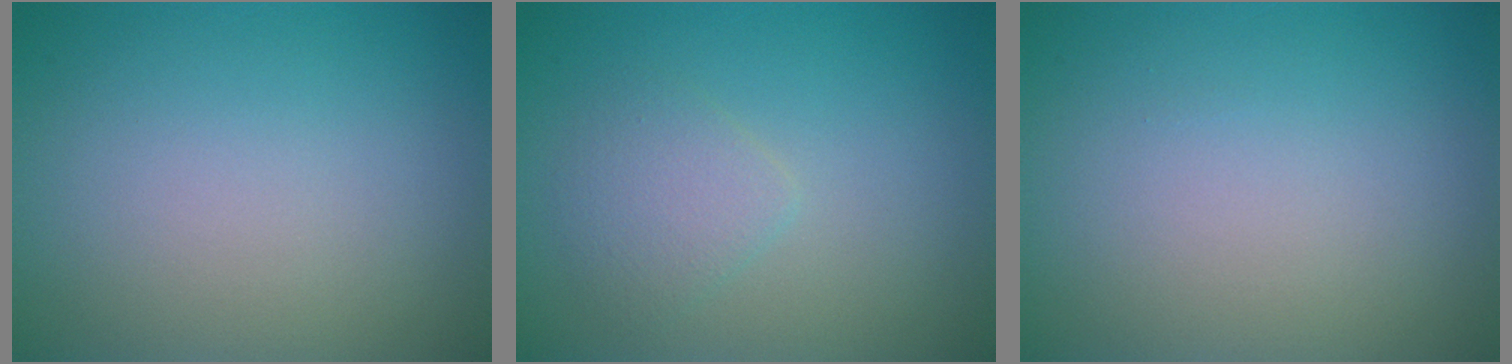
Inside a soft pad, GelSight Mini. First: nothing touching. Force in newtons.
{"total": 2.0, "press": 1.9, "slide": 0.1}
{"total": 0.0}